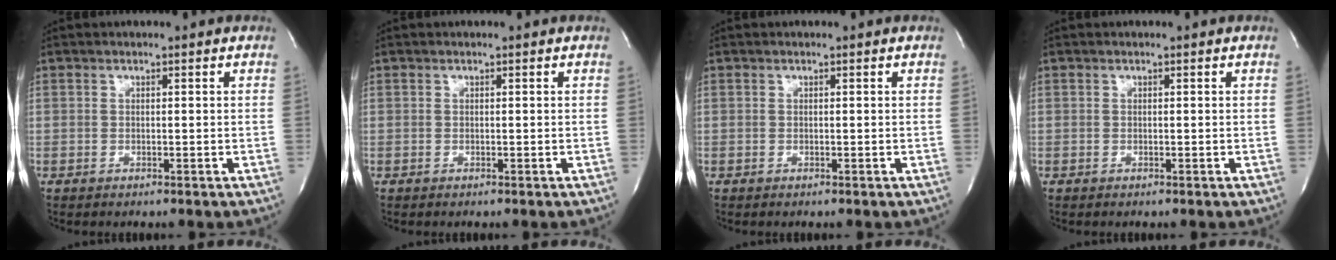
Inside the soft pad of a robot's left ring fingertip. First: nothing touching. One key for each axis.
{"total": 0.0}
{"total": 0.0}
{"total": 0.0}